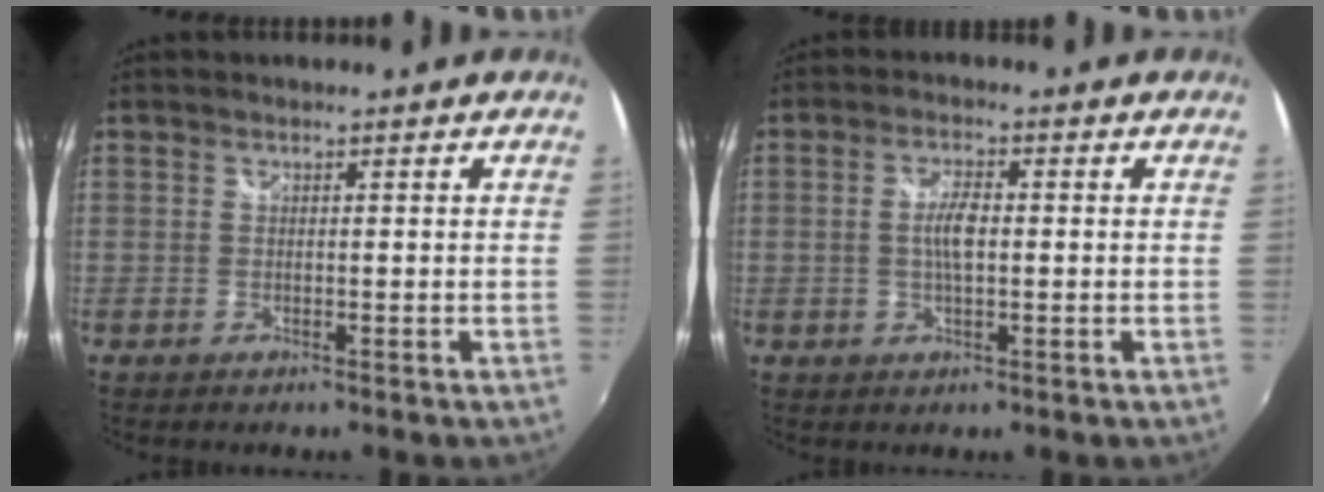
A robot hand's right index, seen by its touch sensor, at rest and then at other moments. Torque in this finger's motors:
{"motor_torque": [0.37, -0.06, 0.26, 0.06]}